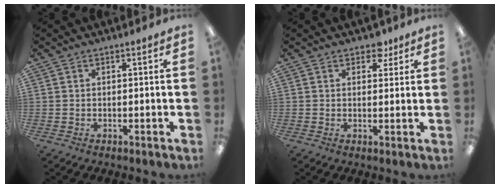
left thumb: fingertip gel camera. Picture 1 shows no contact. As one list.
[{"total": 4.6, "force": [3.2, 2.7, 2.0], "torque": [-0.014, -0.008, 0.052]}]